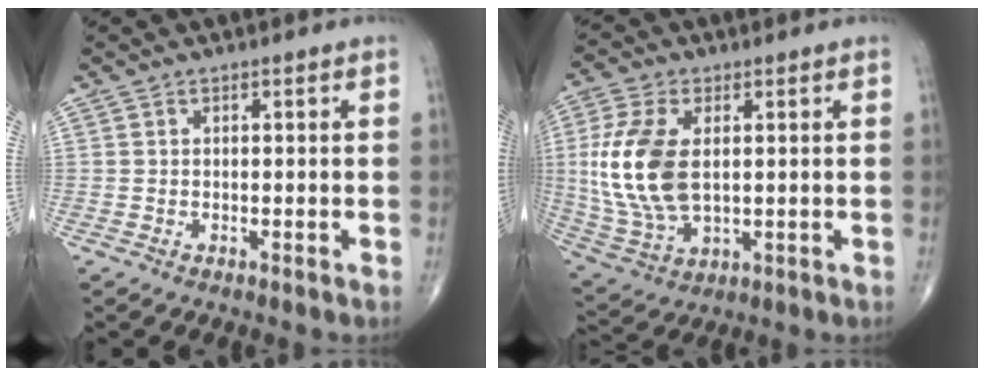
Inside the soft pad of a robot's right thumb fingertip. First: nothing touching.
{"total": 15.2, "force": [1.6, 8.4, 12.6], "torque": [-0.279, -0.011, 0.039]}